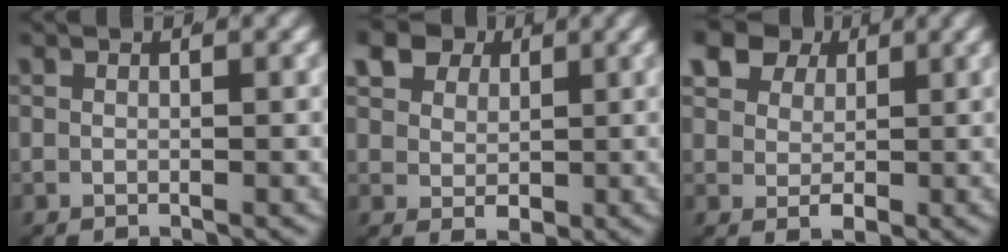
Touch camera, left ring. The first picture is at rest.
{"total": 7.0, "force": [3.2, 5.1, 3.6], "torque": [-0.069, -0.008, 0.057]}
{"total": 7.5, "force": [3.4, 5.3, 4.0], "torque": [-0.073, -0.006, 0.060]}